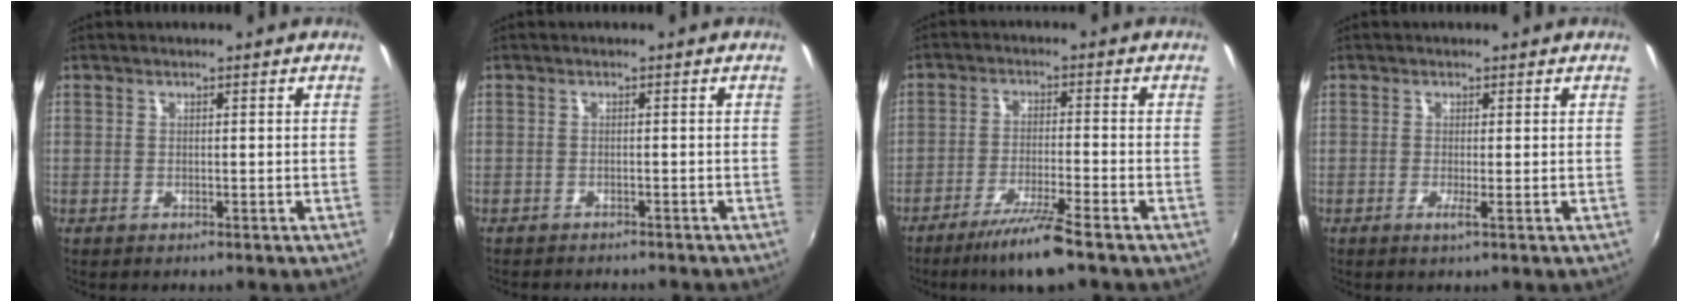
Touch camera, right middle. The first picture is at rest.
{"total": 3.6, "force": [-3.3, 0.8, 1.1], "torque": [-0.028, -0.012, -0.050]}
{"total": 8.1, "force": [-6.0, -0.1, 5.5], "torque": [-0.120, -0.010, -0.106]}
{"total": 1.1, "force": [-0.3, -0.4, 1.0], "torque": [-0.021, -0.007, -0.008]}